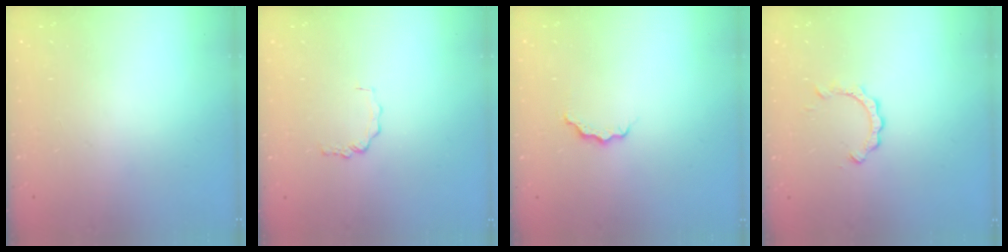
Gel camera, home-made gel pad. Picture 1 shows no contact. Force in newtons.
{"total": 1.8, "press": 1.8, "slide": 0.3}
{"total": 4.3, "press": 4.3, "slide": 0.4}
{"total": 2.4, "press": 2.4, "slide": 0.3}